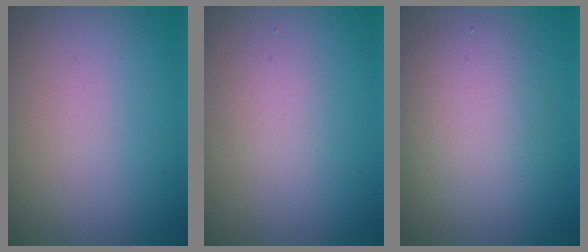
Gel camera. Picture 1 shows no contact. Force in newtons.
{"total": 1.3, "press": 1.3, "slide": 0.1}
{"total": 4.0, "press": 4.0, "slide": 0.2}